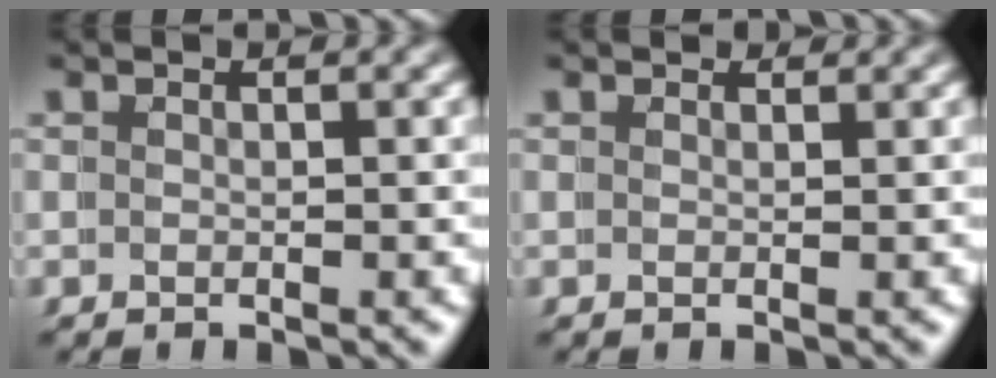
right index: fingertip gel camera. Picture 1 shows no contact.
{"total": 1.0, "force": [0.9, -0.4, 0.1], "torque": [0.000, 0.000, 0.015]}